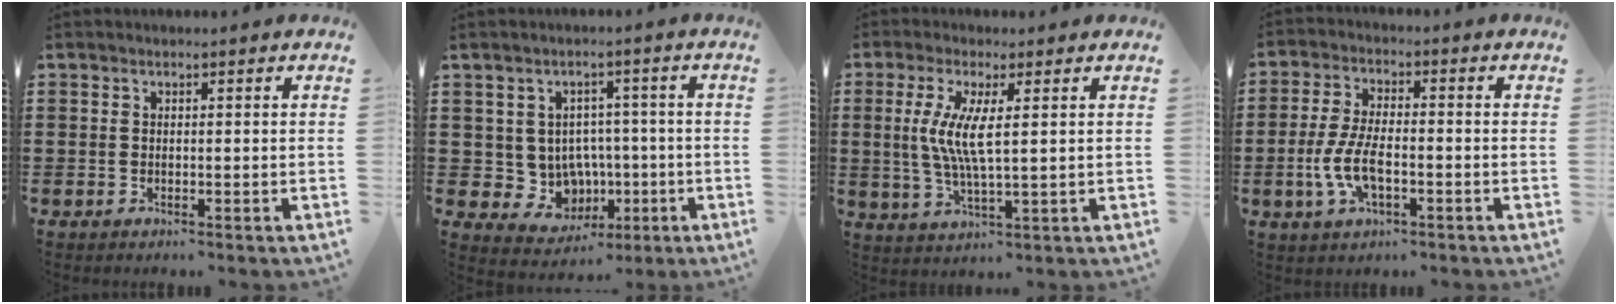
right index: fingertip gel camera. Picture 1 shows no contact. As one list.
[{"total": 6.2, "force": [0.2, 5.8, 2.1], "torque": [-0.048, -0.006, 0.011]}, {"total": 6.7, "force": [1.1, 1.1, 6.5], "torque": [-0.140, -0.008, 0.013]}, {"total": 7.2, "force": [-2.1, 3.1, 6.1], "torque": [-0.138, -0.004, -0.044]}]